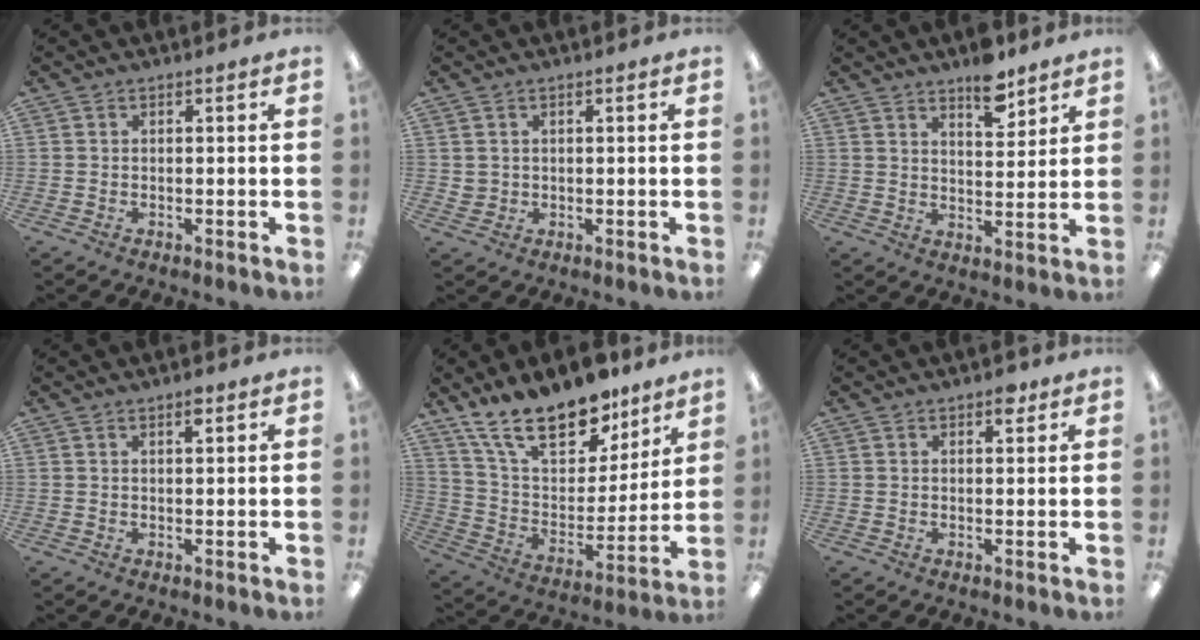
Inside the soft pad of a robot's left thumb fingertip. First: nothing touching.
{"total": 1.9, "force": [0.8, 1.7, 0.0], "torque": [-0.003, 0.003, 0.015]}
{"total": 7.7, "force": [6.0, 2.9, 3.8], "torque": [-0.042, -0.040, 0.101]}
{"total": 2.3, "force": [1.7, 0.7, 1.4], "torque": [-0.014, -0.005, 0.026]}
{"total": 21.0, "force": [15.4, 9.5, 10.8], "torque": [-0.196, -0.091, 0.275]}
{"total": 2.9, "force": [1.9, 1.5, 1.5], "torque": [-0.009, -0.006, 0.028]}